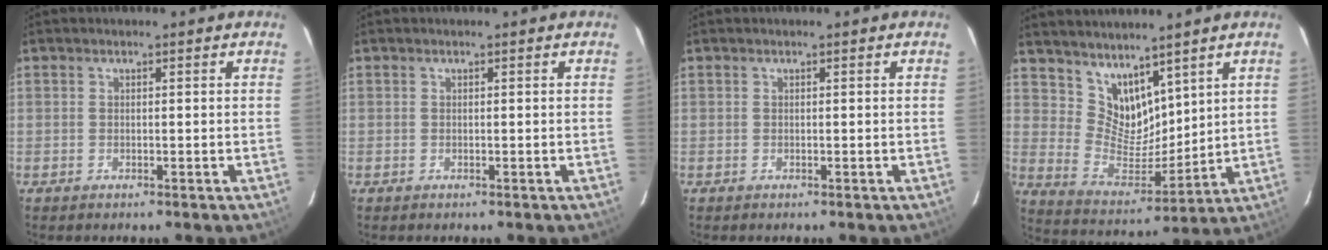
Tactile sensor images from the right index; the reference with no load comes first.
{"total": 0.0}
{"total": 0.0}
{"total": 10.5, "force": [7.8, 5.7, 4.2], "torque": [-0.075, -0.007, 0.164]}